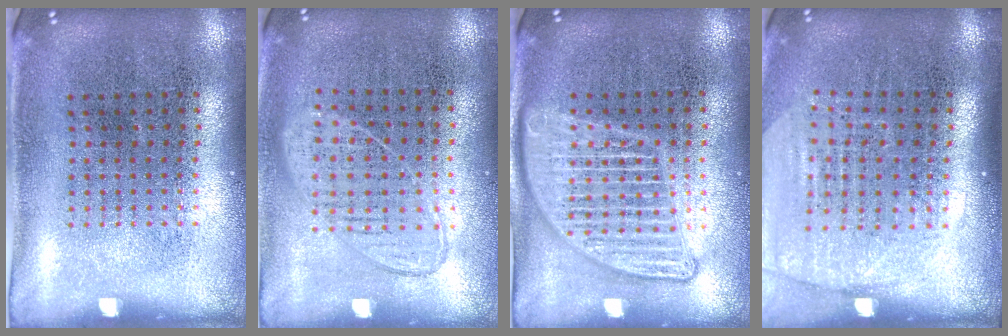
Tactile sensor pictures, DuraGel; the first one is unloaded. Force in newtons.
{"total": 0.9, "press": 0.8, "slide": 0.4}
{"total": 2.8, "press": 2.8, "slide": 0.3}
{"total": 1.7, "press": 1.5, "slide": 0.8}